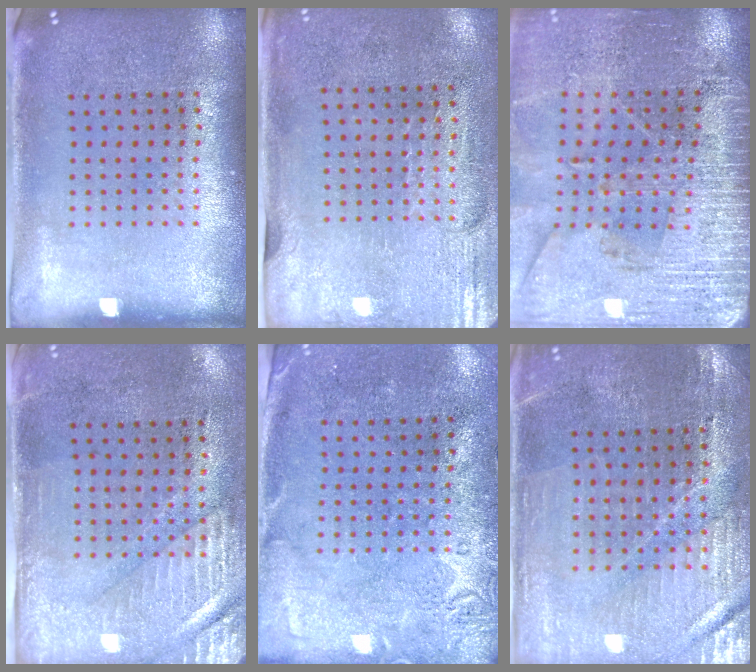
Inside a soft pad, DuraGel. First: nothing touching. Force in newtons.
{"total": 2.9, "press": 2.5, "slide": 1.5}
{"total": 3.0, "press": 3.0, "slide": 0.2}
{"total": 2.8, "press": 2.4, "slide": 1.4}
{"total": 2.7, "press": 2.2, "slide": 1.7}
{"total": 1.3, "press": 1.3, "slide": 0.2}